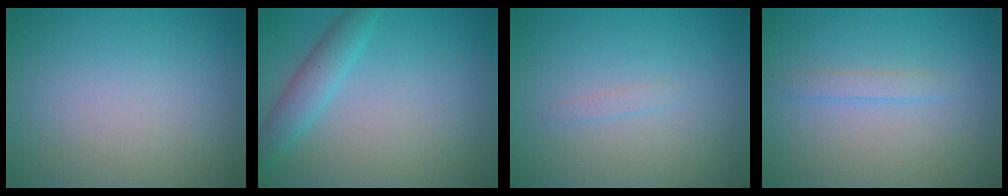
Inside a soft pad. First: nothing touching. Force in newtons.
{"total": 2.8, "press": 2.8, "slide": 0.2}
{"total": 0.6, "press": 0.6, "slide": 0.1}
{"total": 1.2, "press": 1.2, "slide": 0.1}